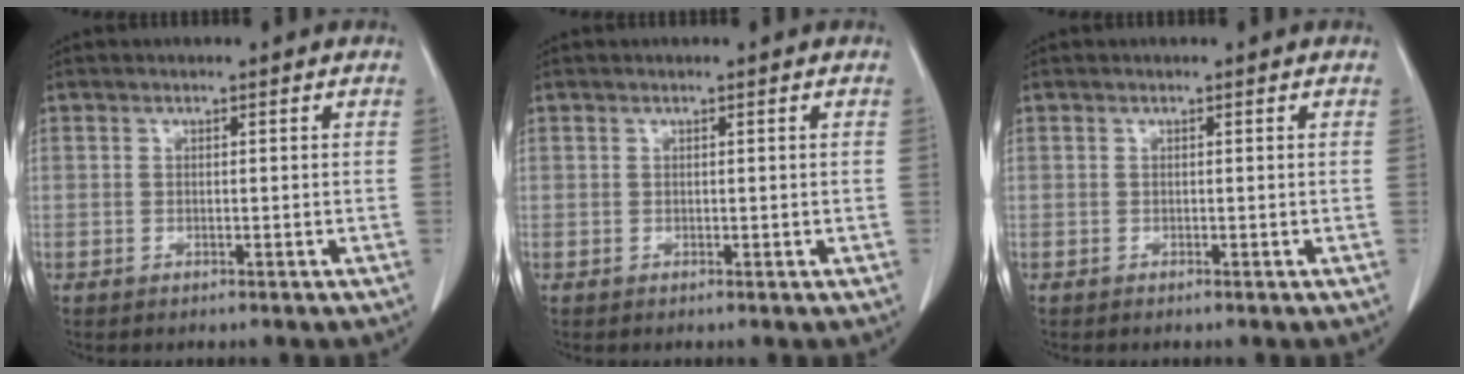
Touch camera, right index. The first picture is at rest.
{"total": 0.0}
{"total": 0.0}